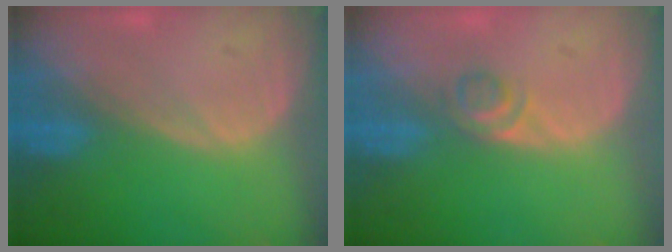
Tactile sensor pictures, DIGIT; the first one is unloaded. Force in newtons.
{"total": 2.2, "press": 2.0, "slide": 0.9}